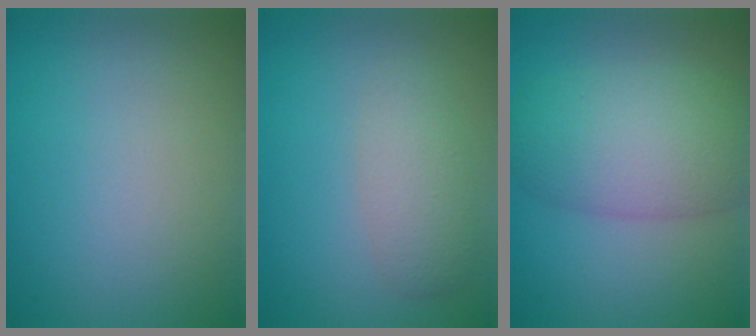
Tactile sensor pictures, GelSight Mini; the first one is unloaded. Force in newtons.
{"total": 2.9, "press": 2.9, "slide": 0.1}
{"total": 7.3, "press": 7.3, "slide": 0.2}